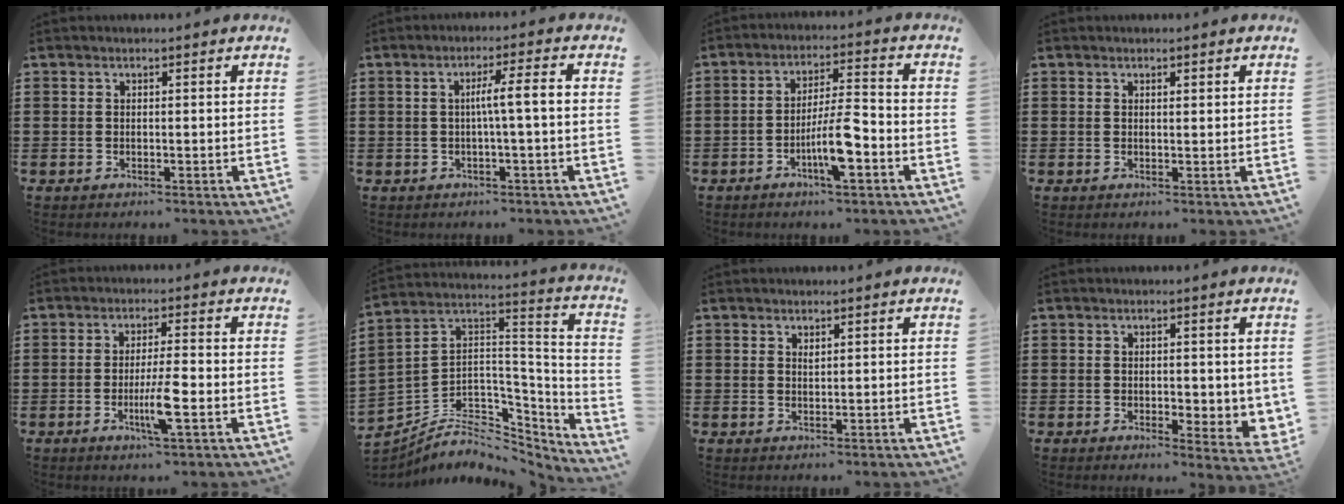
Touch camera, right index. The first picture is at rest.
{"total": 4.2, "force": [-0.4, 0.0, 4.2], "torque": [-0.078, 0.000, -0.012]}
{"total": 7.5, "force": [-3.2, 1.4, 6.6], "torque": [-0.128, -0.002, -0.063]}
{"total": 0.7, "force": [0.5, 0.3, 0.4], "torque": [-0.008, 0.003, 0.009]}
{"total": 5.9, "force": [-1.8, 0.4, 5.6], "torque": [-0.109, -0.016, -0.034]}
{"total": 7.2, "force": [-4.6, 4.8, 2.9], "torque": [-0.068, -0.004, -0.085]}
{"total": 0.7, "force": [0.5, 0.2, 0.3], "torque": [-0.007, 0.001, 0.010]}
{"total": 2.2, "force": [0.4, 1.4, 1.7], "torque": [-0.029, 0.002, 0.005]}